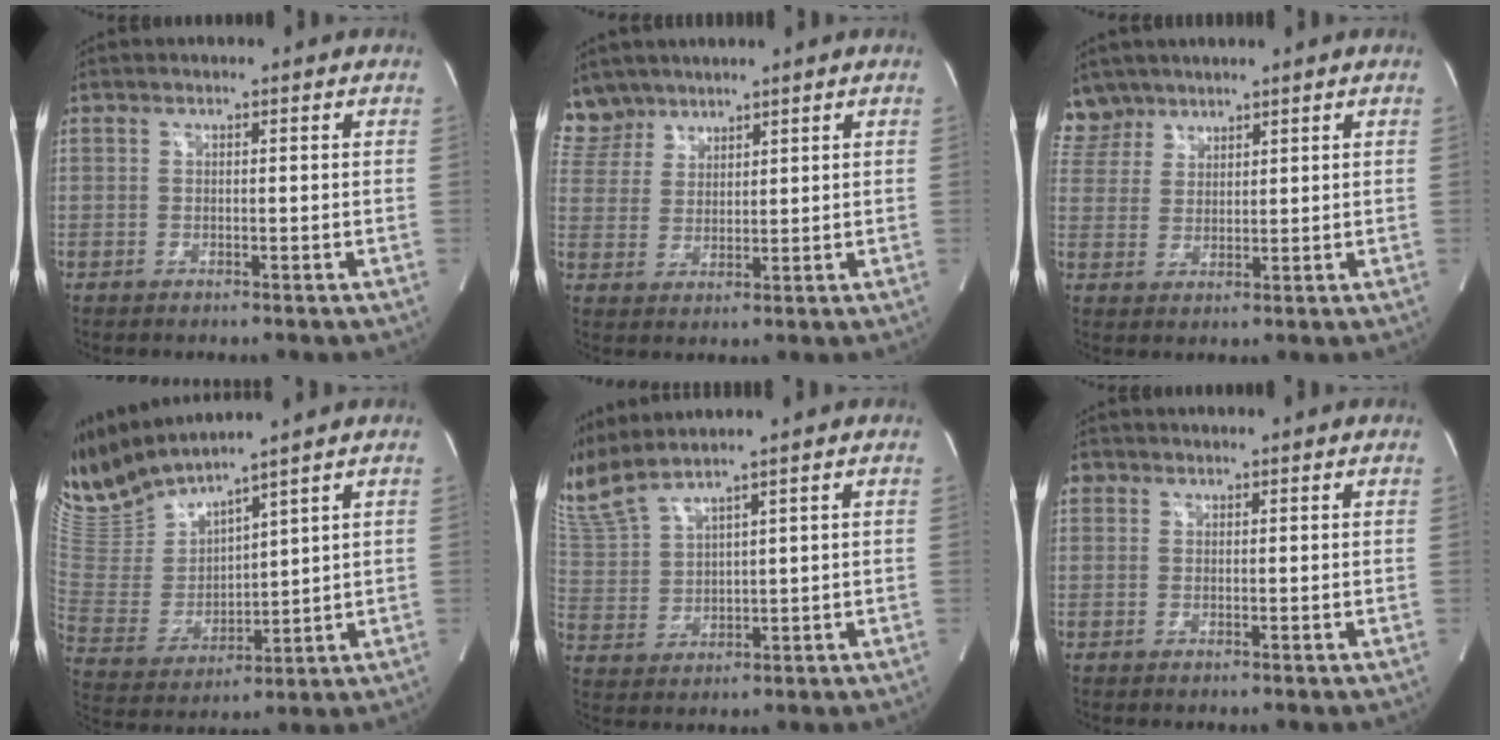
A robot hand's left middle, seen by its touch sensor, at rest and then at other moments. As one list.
[{"total": 6.3, "force": [5.5, 2.9, -0.3], "torque": [0.006, 0.008, 0.119]}, {"total": 5.7, "force": [4.9, 2.8, -0.4], "torque": [0.012, 0.007, 0.103]}, {"total": 11.2, "force": [10.5, 0.2, 3.9], "torque": [-0.102, -0.005, 0.229]}, {"total": 7.6, "force": [6.8, -1.0, 3.2], "torque": [-0.090, 0.005, 0.156]}, {"total": 1.1, "force": [0.5, 1.0, 0.2], "torque": [0.005, 0.006, 0.005]}]